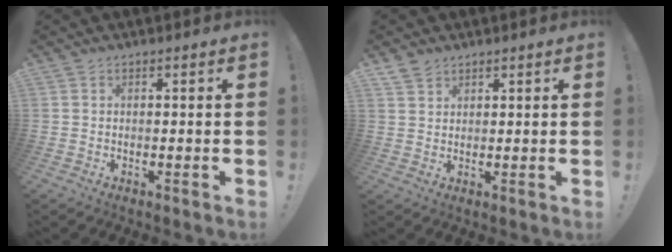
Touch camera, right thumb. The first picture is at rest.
{"total": 3.2, "force": [2.6, 1.7, 0.6], "torque": [-0.005, -0.017, 0.049]}